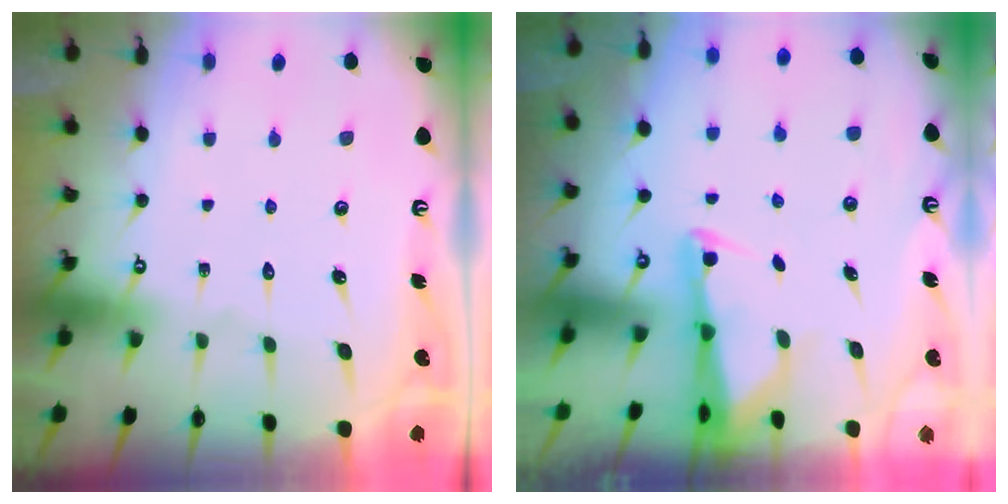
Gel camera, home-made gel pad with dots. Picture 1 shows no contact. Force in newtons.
{"total": 2.7, "press": 2.6, "slide": 0.5}